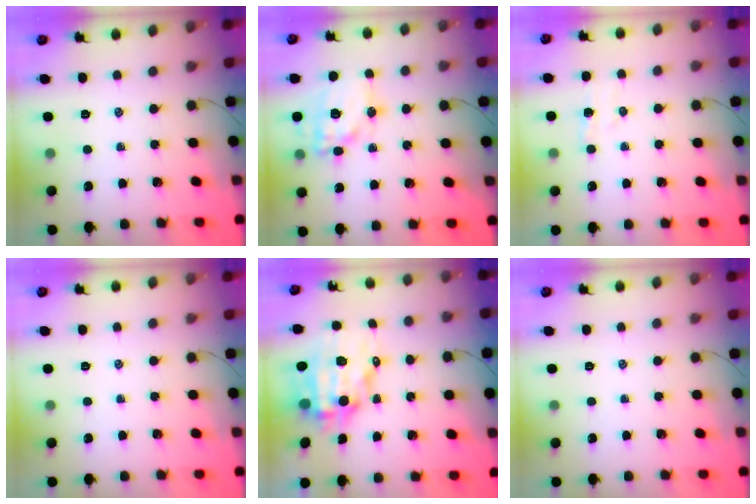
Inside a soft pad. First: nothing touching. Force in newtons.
{"total": 15.3, "press": 15.2, "slide": 2.1}
{"total": 3.0, "press": 2.9, "slide": 0.7}
{"total": 0.0}
{"total": 12.4, "press": 12.1, "slide": 2.9}
{"total": 0.0}